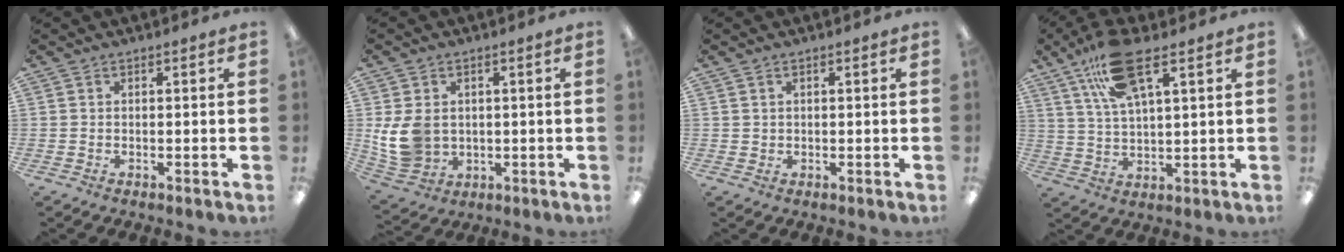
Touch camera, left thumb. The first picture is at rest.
{"total": 9.1, "force": [0.6, 7.4, 5.4], "torque": [-0.133, 0.008, 0.015]}
{"total": 1.1, "force": [0.6, 0.8, 0.2], "torque": [-0.006, 0.003, 0.011]}
{"total": 14.3, "force": [8.4, 5.1, 10.4], "torque": [-0.197, -0.009, 0.150]}